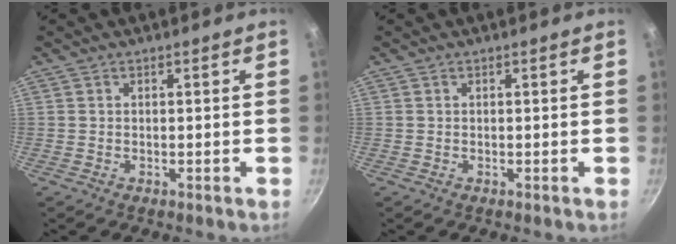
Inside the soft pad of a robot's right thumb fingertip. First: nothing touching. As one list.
[{"total": 0.0}]